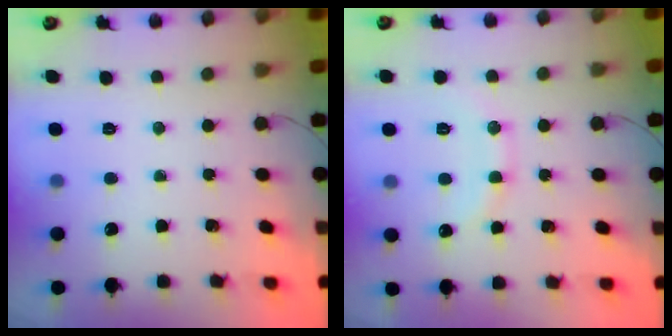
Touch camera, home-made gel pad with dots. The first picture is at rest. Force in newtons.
{"total": 9.8, "press": 9.7, "slide": 1.2}